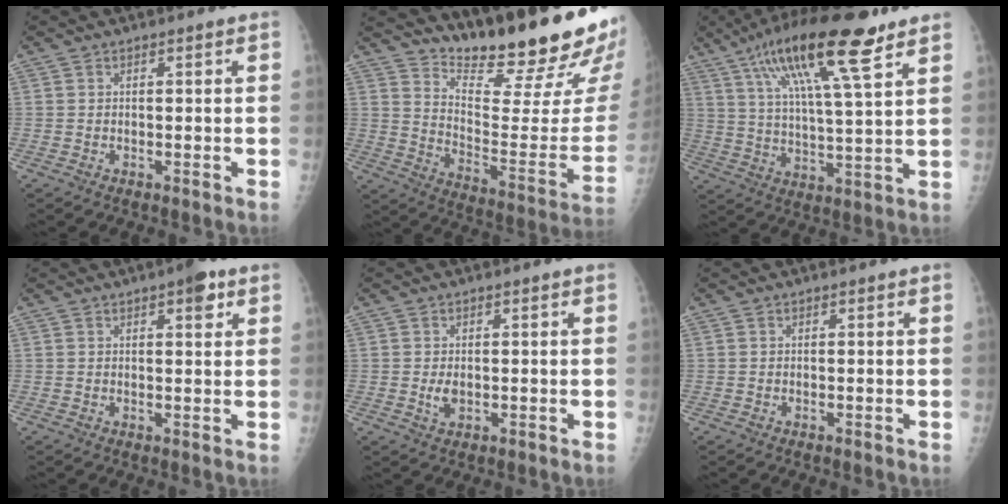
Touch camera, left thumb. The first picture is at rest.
{"total": 25.6, "force": [19.5, 4.9, 15.7], "torque": [-0.209, -0.138, 0.286]}
{"total": 19.5, "force": [10.9, 4.1, 15.6], "torque": [-0.266, -0.019, 0.190]}
{"total": 4.1, "force": [2.2, 1.5, 3.1], "torque": [-0.030, -0.007, 0.026]}
{"total": 2.2, "force": [0.0, 1.3, 1.8], "torque": [-0.031, -0.006, 0.003]}
{"total": 0.0}